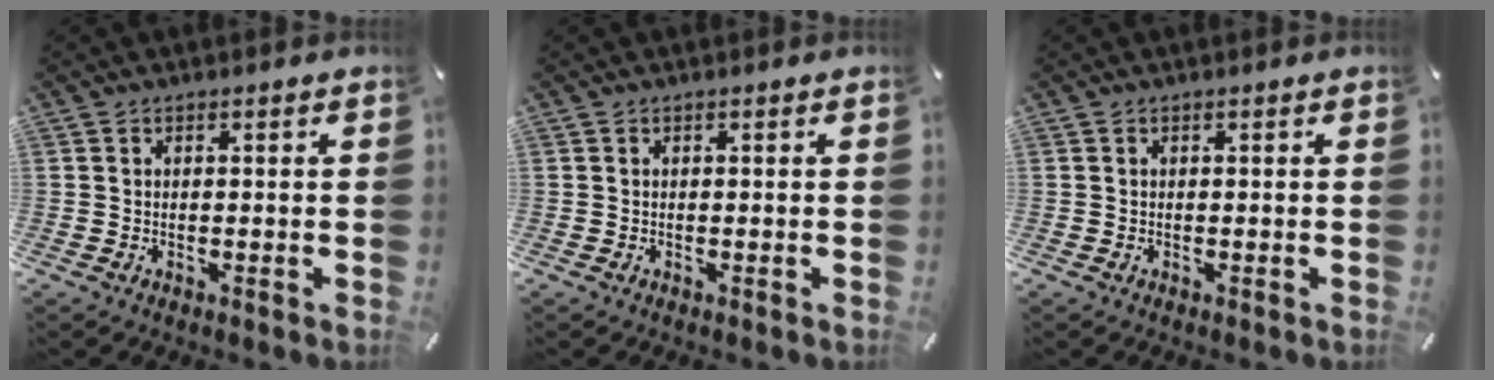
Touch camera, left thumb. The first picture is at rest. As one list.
[{"total": 0.0}, {"total": 0.0}]